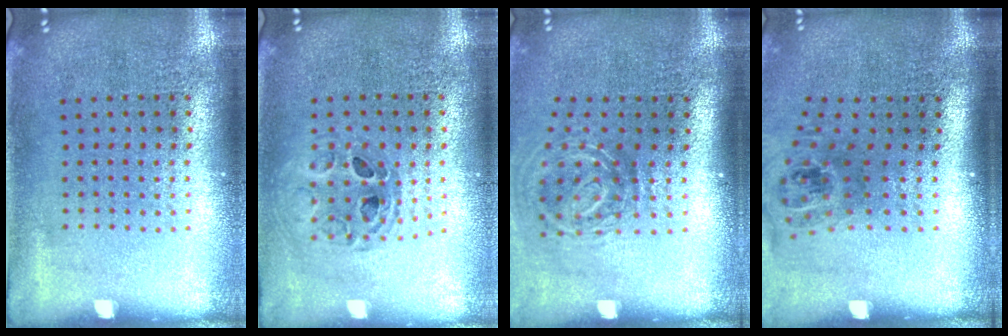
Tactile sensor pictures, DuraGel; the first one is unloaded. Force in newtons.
{"total": 0.8, "press": 0.7, "slide": 0.2}
{"total": 2.0, "press": 1.2, "slide": 1.6}
{"total": 1.6, "press": 1.2, "slide": 1.1}